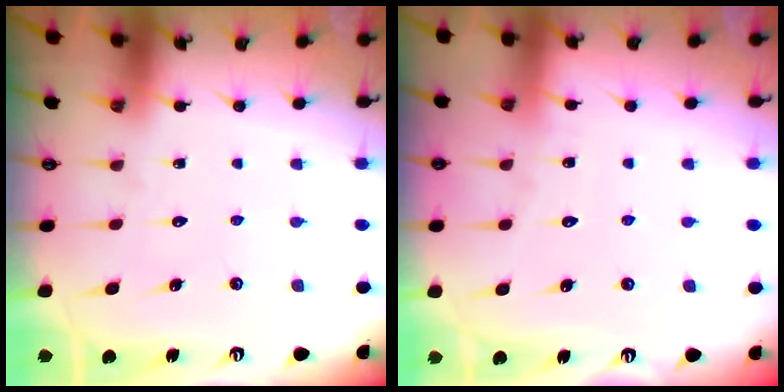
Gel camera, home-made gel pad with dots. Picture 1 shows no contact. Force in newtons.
{"total": 3.8, "press": 3.8, "slide": 0.3}